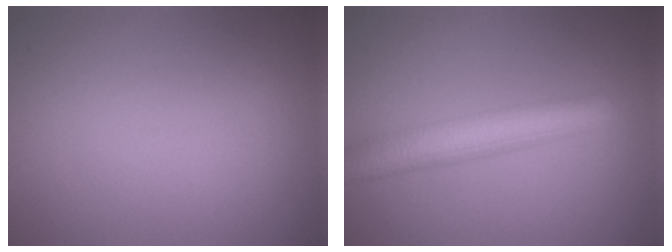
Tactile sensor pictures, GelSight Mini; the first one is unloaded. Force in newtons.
{"total": 5.8, "press": 5.8, "slide": 0.2}